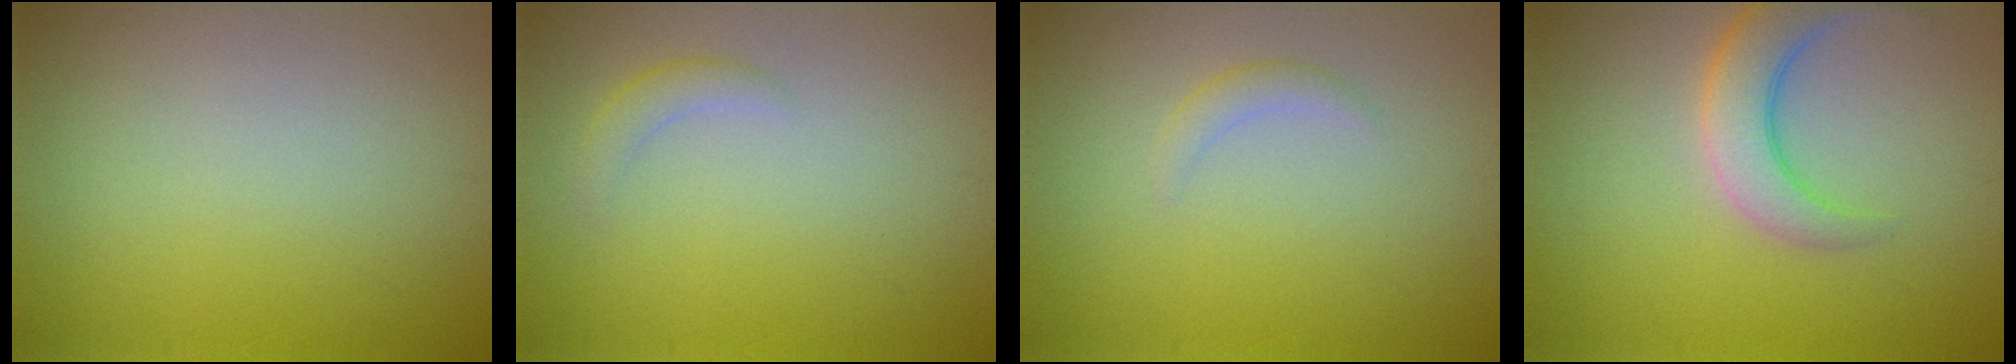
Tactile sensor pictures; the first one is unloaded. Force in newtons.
{"total": 1.4, "press": 1.4, "slide": 0.1}
{"total": 1.1, "press": 1.1, "slide": 0.1}
{"total": 4.6, "press": 4.6, "slide": 0.2}